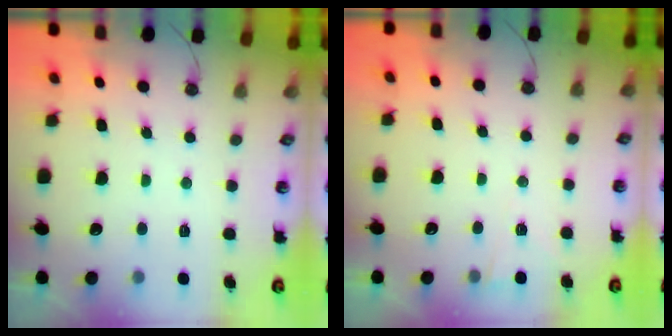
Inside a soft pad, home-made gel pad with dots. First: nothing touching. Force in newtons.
{"total": 2.7, "press": 2.1, "slide": 1.6}